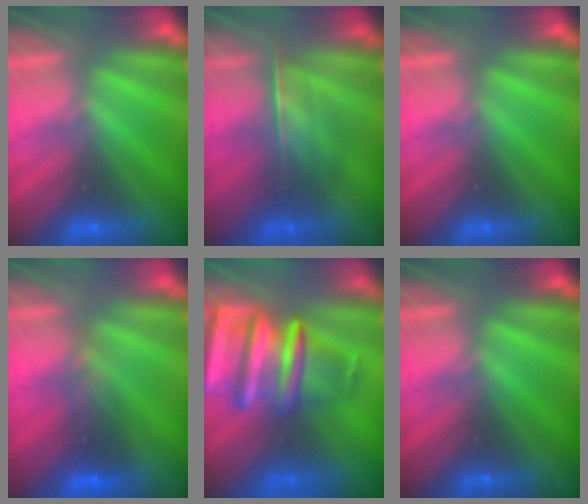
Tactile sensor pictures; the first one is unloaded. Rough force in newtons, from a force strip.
{"total": 2.1}
{"total": 0.0}
{"total": 2.0}
{"total": 7.1}
{"total": 0.0}